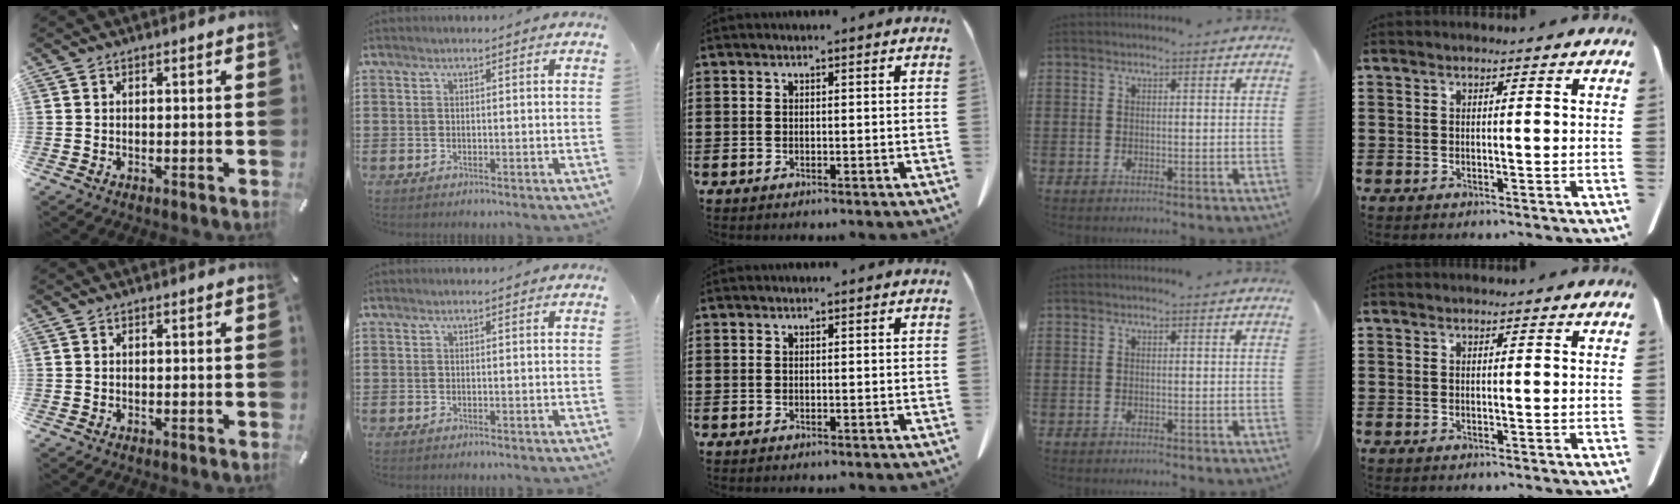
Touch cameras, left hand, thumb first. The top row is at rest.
{}